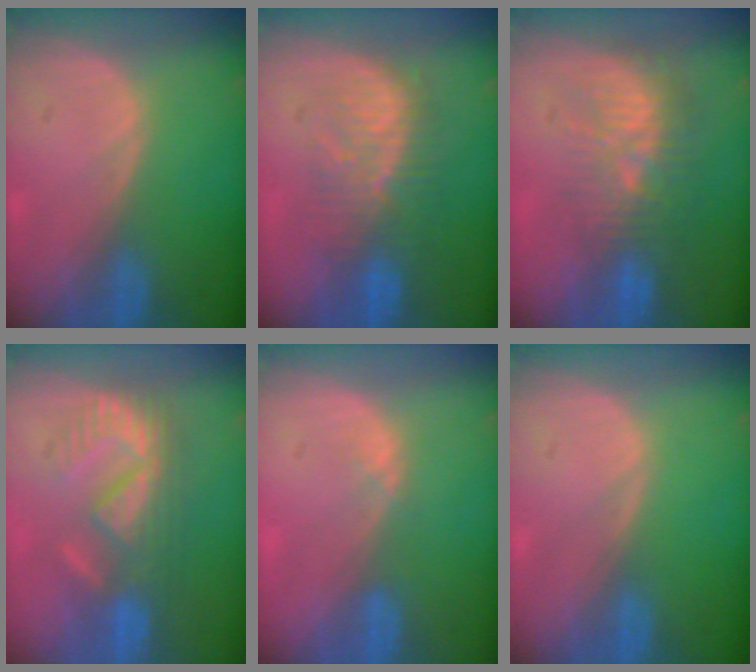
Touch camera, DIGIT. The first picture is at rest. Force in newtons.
{"total": 8.2, "press": 8.0, "slide": 1.6}
{"total": 9.9, "press": 9.0, "slide": 4.2}
{"total": 8.3, "press": 8.0, "slide": 2.1}
{"total": 1.3, "press": 1.1, "slide": 0.8}
{"total": 0.0}